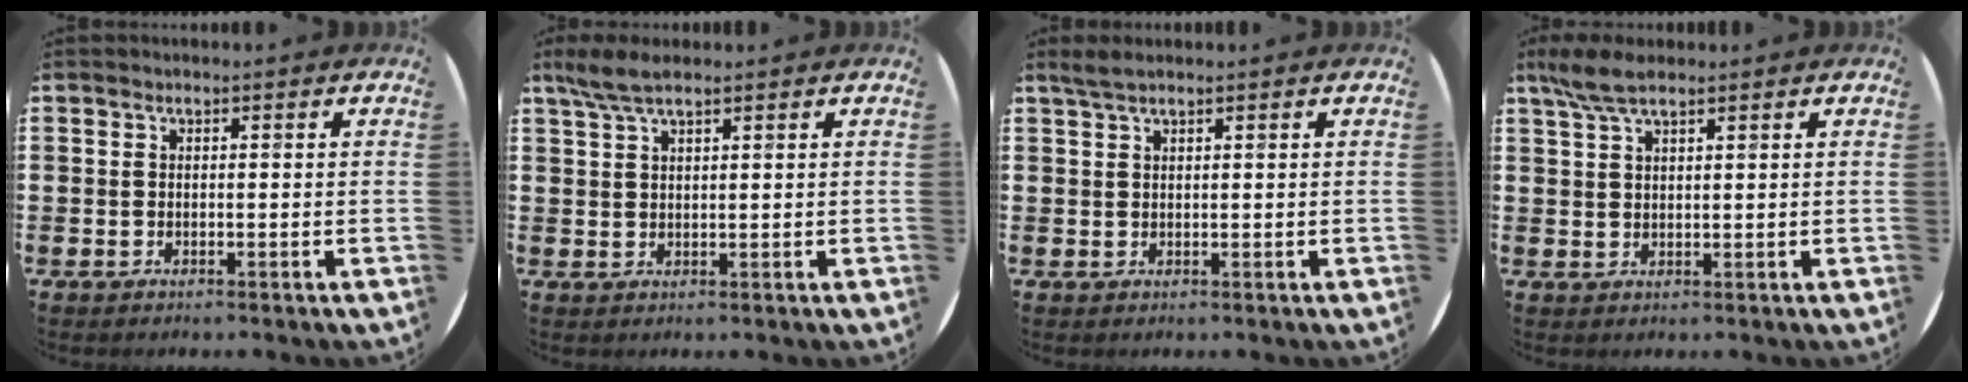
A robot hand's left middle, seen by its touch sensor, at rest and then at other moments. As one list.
[{"total": 3.7, "force": [2.7, 0.8, 2.4], "torque": [-0.052, 0.005, 0.049]}, {"total": 1.7, "force": [1.4, 0.2, 0.9], "torque": [-0.020, 0.003, 0.025]}, {"total": 4.6, "force": [3.4, 1.1, 2.8], "torque": [-0.063, 0.001, 0.062]}]